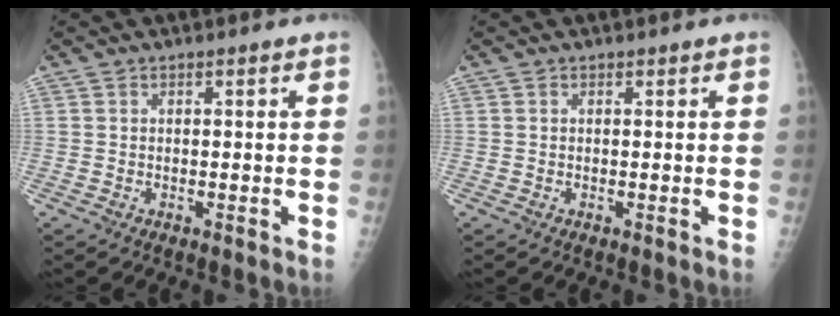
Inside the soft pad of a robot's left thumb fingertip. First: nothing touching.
{"total": 0.0}